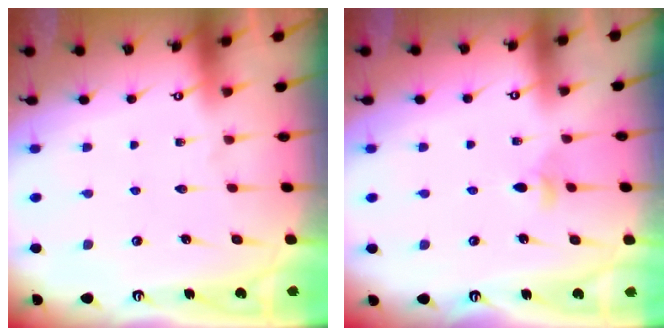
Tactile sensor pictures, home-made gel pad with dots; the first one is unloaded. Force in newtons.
{"total": 3.8, "press": 3.7, "slide": 0.8}